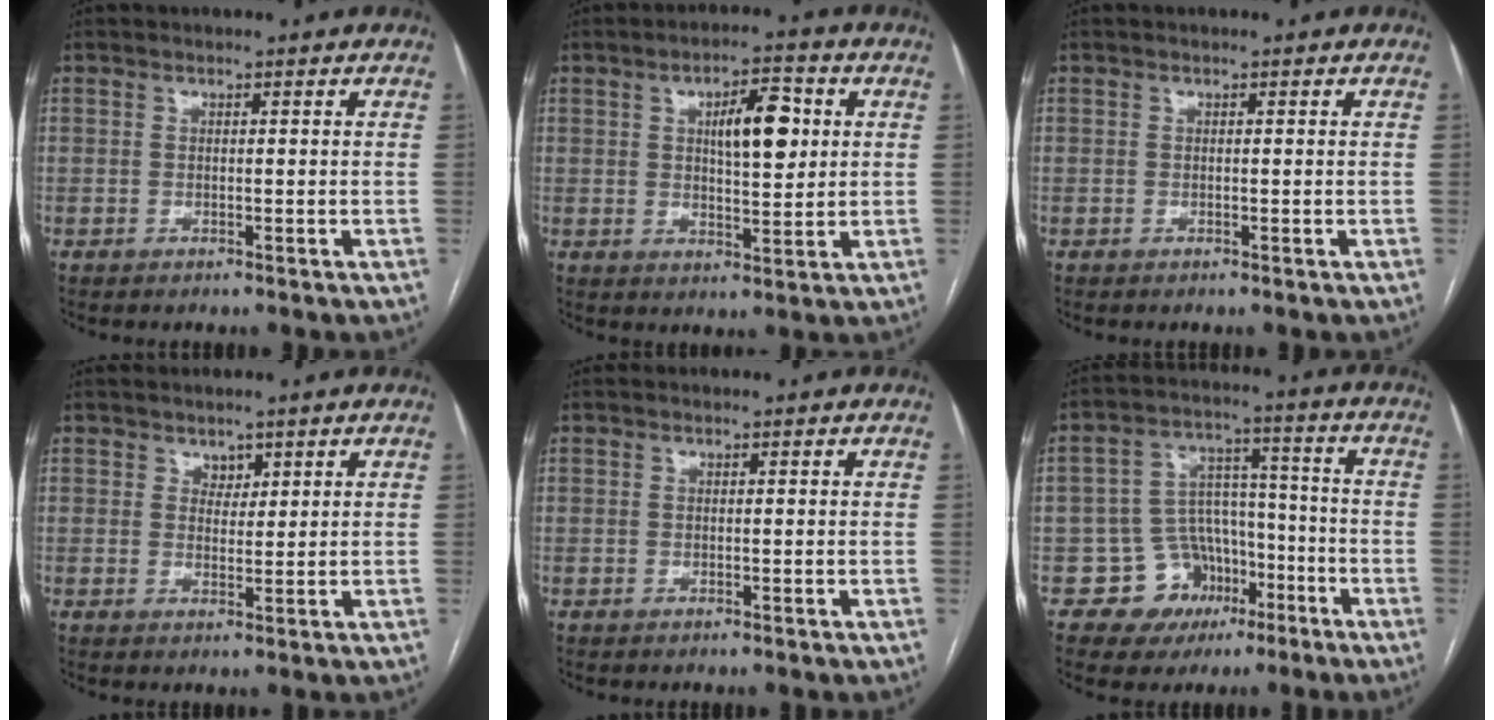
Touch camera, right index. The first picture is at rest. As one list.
[{"total": 8.4, "force": [2.2, 2.8, 7.6], "torque": [-0.119, 0.011, 0.037]}, {"total": 0.0}, {"total": 2.0, "force": [1.4, 1.3, 0.7], "torque": [-0.004, -0.002, 0.023]}, {"total": 0.0}, {"total": 9.6, "force": [-4.7, 8.1, 1.8], "torque": [-0.011, 0.047, -0.063]}]